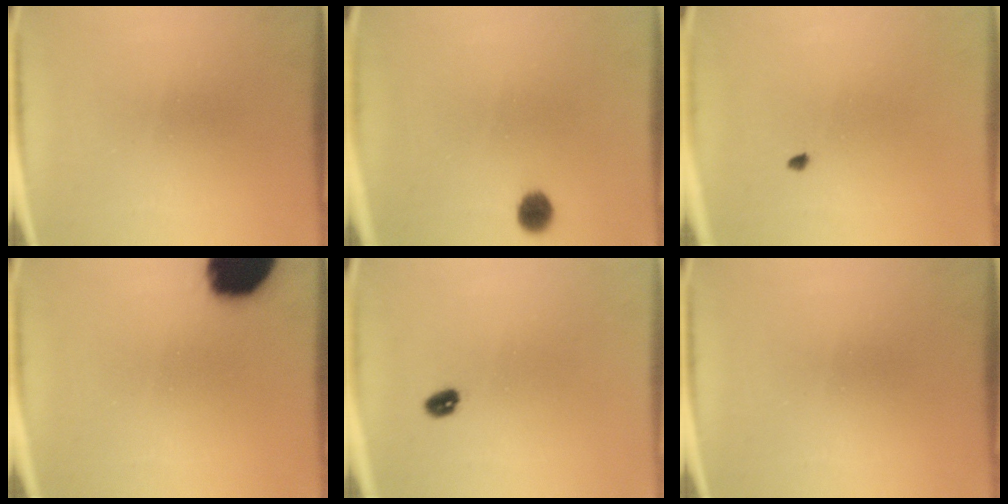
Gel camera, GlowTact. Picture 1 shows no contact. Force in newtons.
{"total": 3.4}
{"total": 0.6}
{"total": 19.1}
{"total": 1.9}
{"total": 0.0}